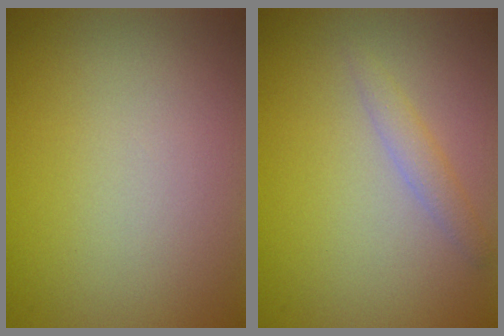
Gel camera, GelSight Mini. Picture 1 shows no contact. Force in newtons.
{"total": 1.5, "press": 1.5, "slide": 0.2}